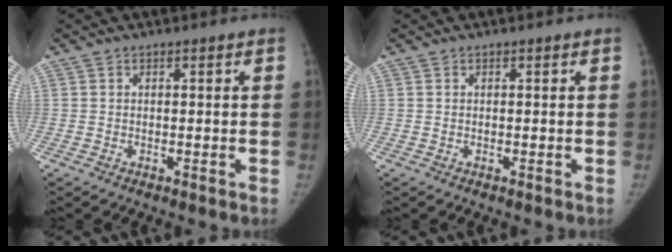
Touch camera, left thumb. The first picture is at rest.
{"total": 0.0}